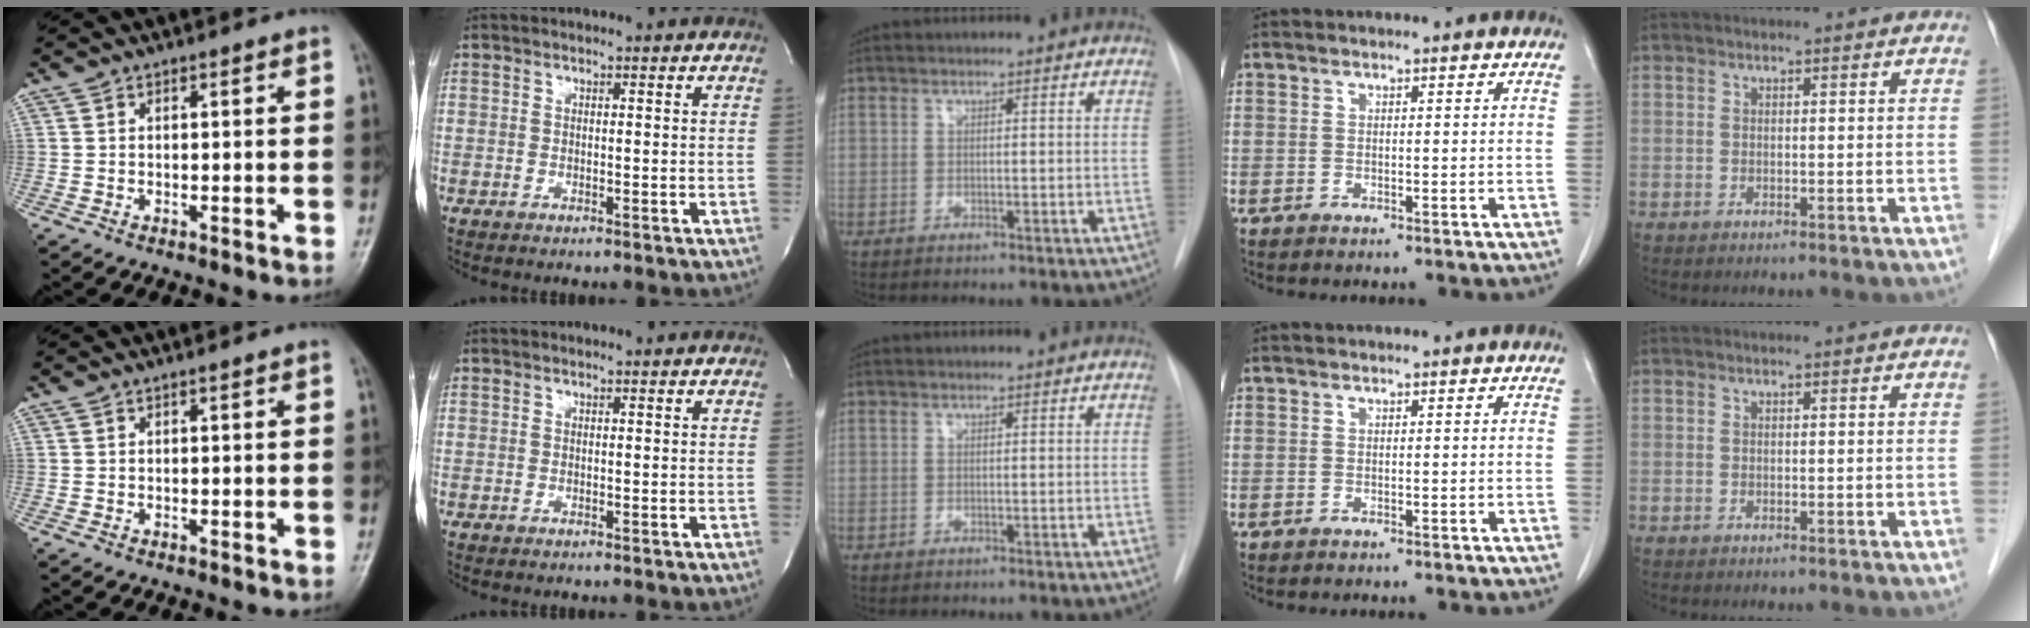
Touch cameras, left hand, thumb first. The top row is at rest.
{}